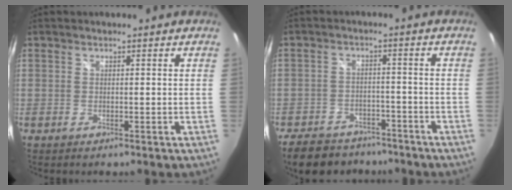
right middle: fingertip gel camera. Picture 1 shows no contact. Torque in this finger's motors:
{"motor_torque": [0.18, -0.19, 0.05, 0.04]}